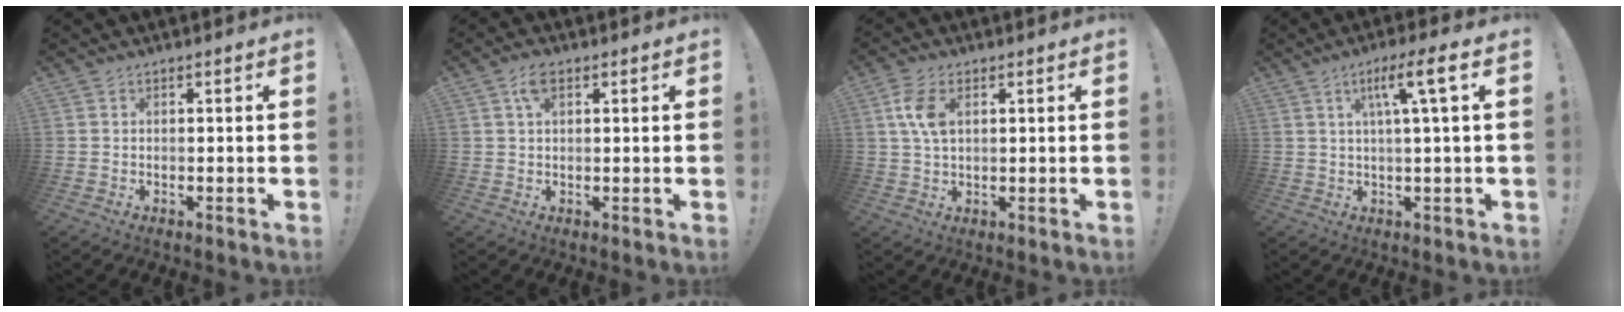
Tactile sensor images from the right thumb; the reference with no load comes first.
{"total": 4.0, "force": [1.7, 2.0, 3.1], "torque": [-0.054, 0.000, 0.028]}
{"total": 7.3, "force": [2.1, 4.0, 5.7], "torque": [-0.121, 0.002, 0.038]}
{"total": 8.1, "force": [2.3, 0.0, 7.8], "torque": [-0.132, 0.001, 0.028]}